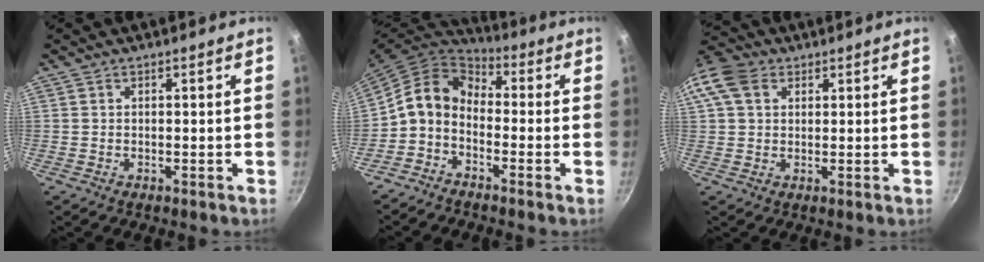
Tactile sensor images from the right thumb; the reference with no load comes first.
{"total": 10.1, "force": [-1.8, 7.4, 6.7], "torque": [-0.129, 0.052, -0.057]}
{"total": 10.7, "force": [3.7, 8.0, 6.0], "torque": [-0.119, 0.015, 0.058]}